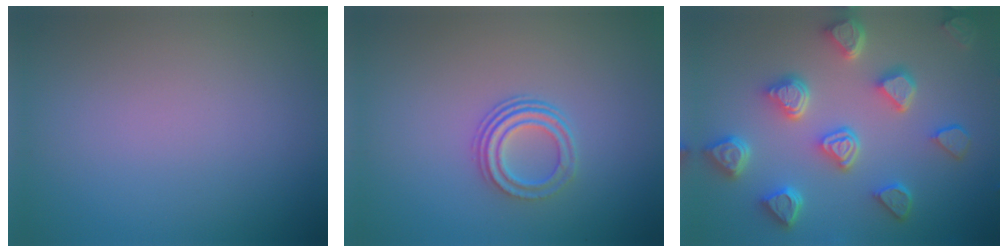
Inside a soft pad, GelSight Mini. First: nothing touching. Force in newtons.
{"total": 3.0, "press": 2.2, "slide": 2.1}
{"total": 6.9, "press": 5.5, "slide": 4.1}